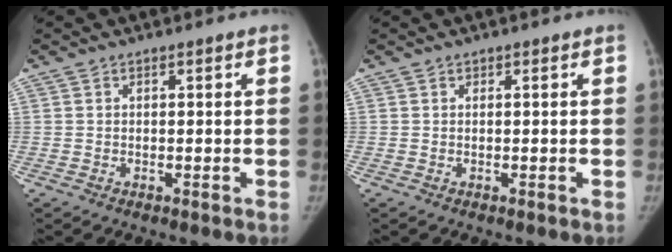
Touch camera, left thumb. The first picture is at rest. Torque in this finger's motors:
{"motor_torque": [0.00, 0.00, 0.15, -0.24, 0.00]}